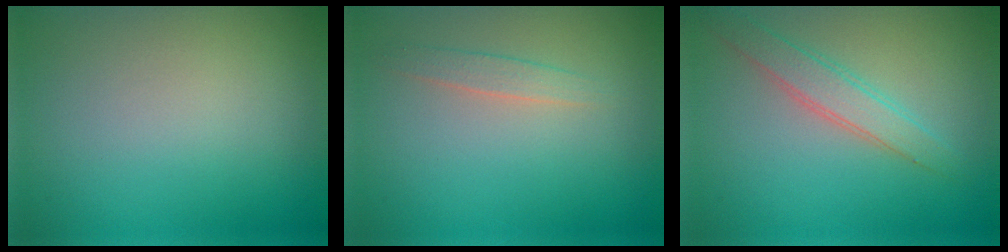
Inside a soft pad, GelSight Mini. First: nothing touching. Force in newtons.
{"total": 1.3, "press": 1.3, "slide": 0.1}
{"total": 2.6, "press": 2.6, "slide": 0.1}